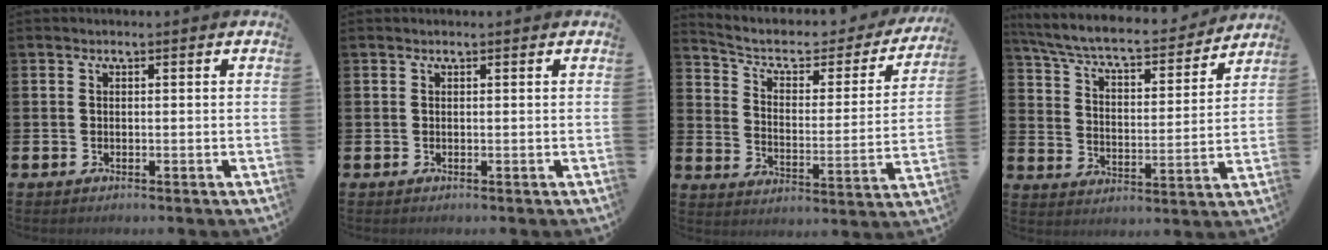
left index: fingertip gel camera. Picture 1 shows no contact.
{"total": 0.0}
{"total": 6.8, "force": [5.5, 2.9, 2.8], "torque": [-0.078, -0.040, 0.086]}
{"total": 7.3, "force": [6.7, 1.1, 2.5], "torque": [-0.085, -0.051, 0.112]}